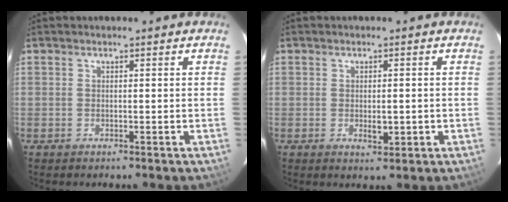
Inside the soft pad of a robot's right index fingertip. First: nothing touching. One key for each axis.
{"total": 2.9, "fx": -0.6, "fy": 1.3, "fz": 2.5, "tx": -0.043, "ty": -0.002, "tz": -0.003}